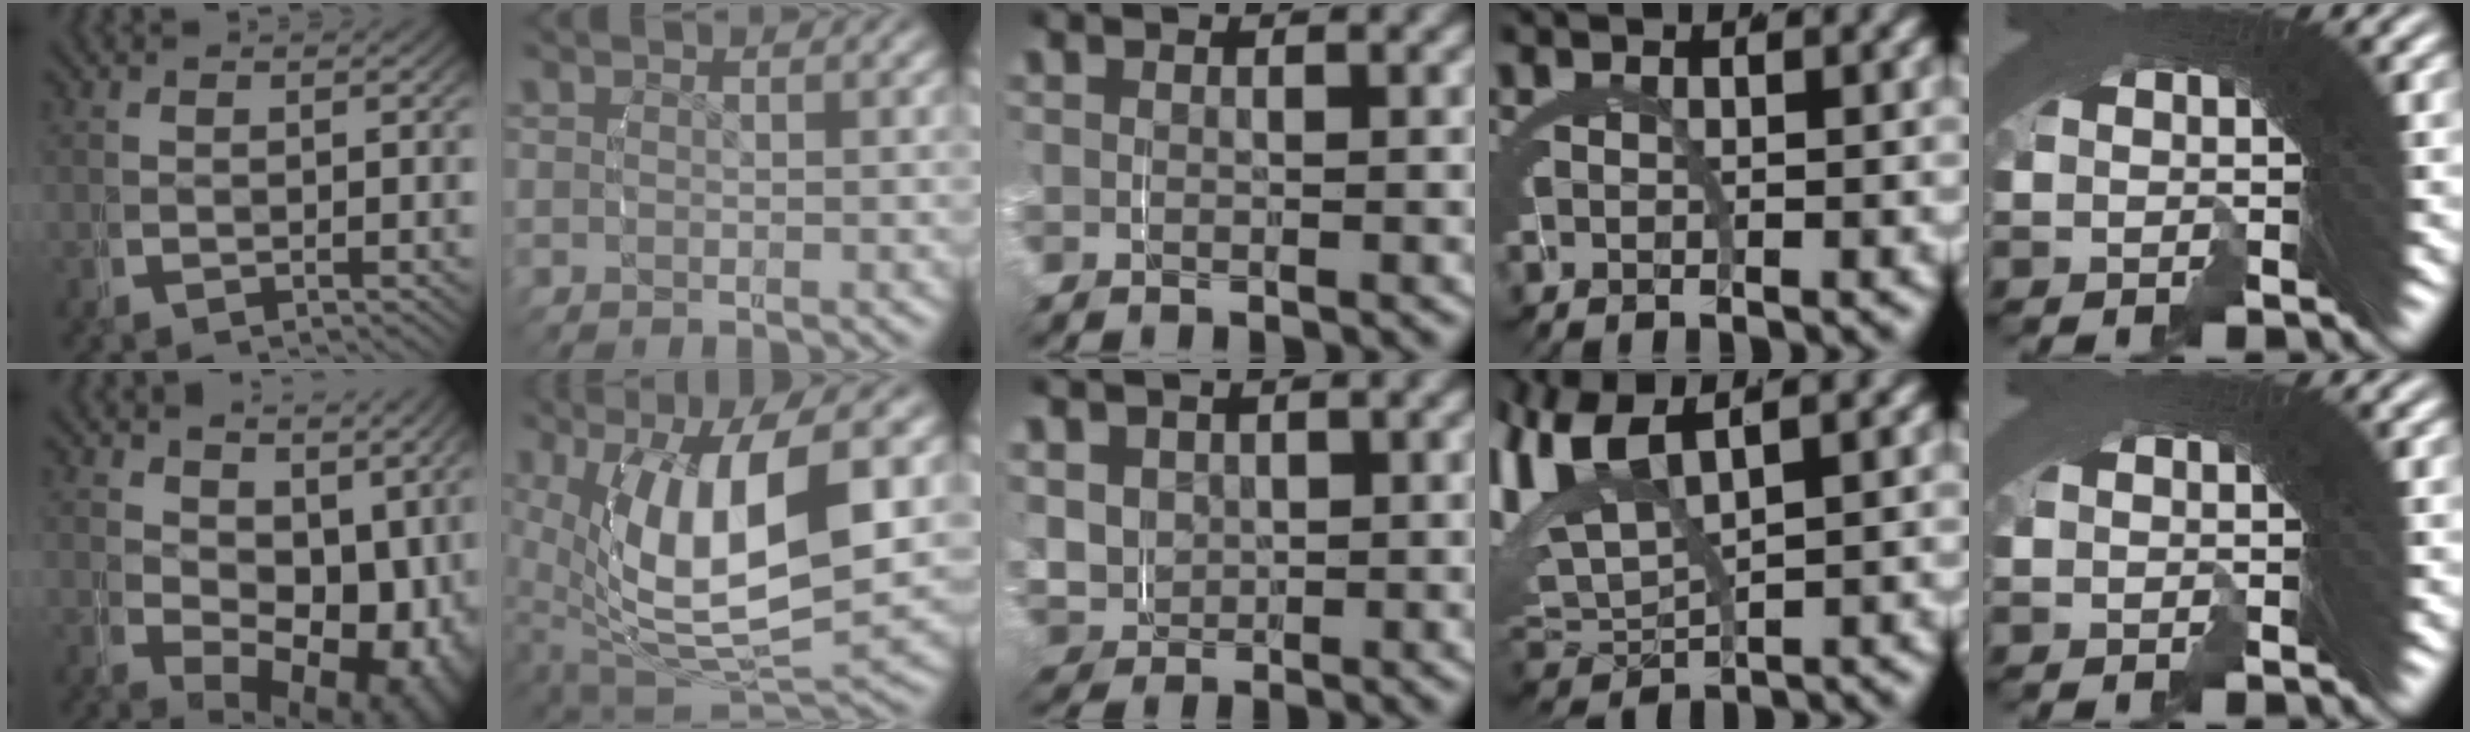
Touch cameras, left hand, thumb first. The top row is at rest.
{"thumb": {"total": 10.7, "force": [-0.7, 7.0, 8.0], "torque": [-0.114, -0.042, 0.014]}, "index": {"total": 13.8, "force": [-1.3, 7.9, 11.3], "torque": [-0.216, -0.038, 0.007]}, "middle": {"total": 5.6, "force": [0.2, 5.3, 1.8], "torque": [-0.080, -0.026, 0.010]}, "ring": {"total": 7.9, "force": [1.5, 5.7, 5.3], "torque": [-0.151, -0.019, 0.033]}, "little": {"total": 1.0, "force": [-0.3, -0.6, -0.8], "torque": [0.014, -0.001, -0.004]}}